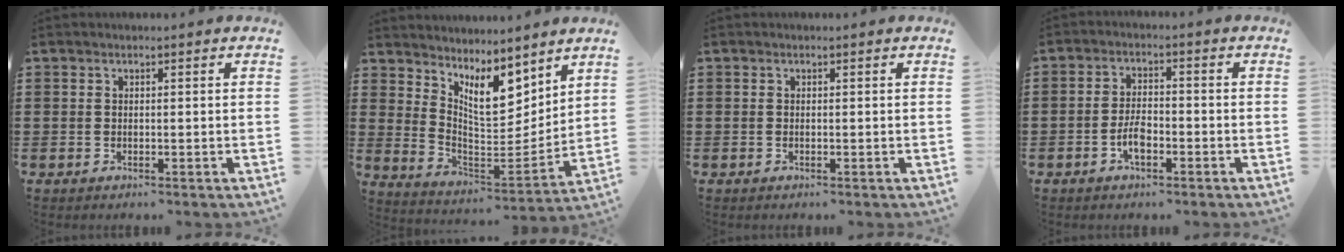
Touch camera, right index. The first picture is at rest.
{"total": 8.8, "force": [6.3, 3.6, 4.9], "torque": [-0.096, -0.047, 0.113]}
{"total": 0.0}
{"total": 4.1, "force": [-1.8, 1.8, 3.2], "torque": [-0.071, 0.002, -0.036]}